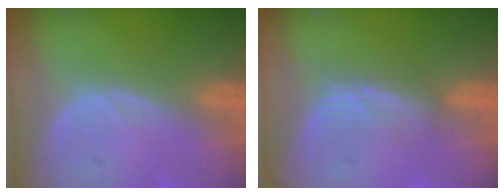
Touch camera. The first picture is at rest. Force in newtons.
{"total": 3.0, "press": 2.6, "slide": 1.5}